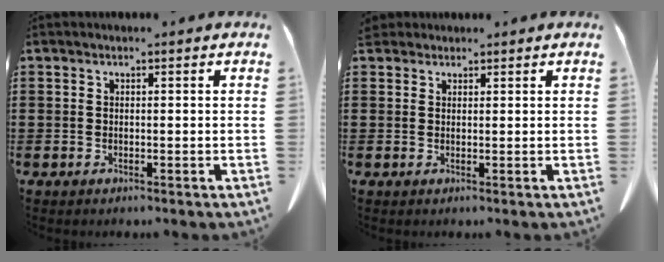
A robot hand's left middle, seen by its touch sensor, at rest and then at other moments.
{"total": 1.6, "force": [1.4, 0.7, 0.2], "torque": [-0.008, 0.004, 0.029]}